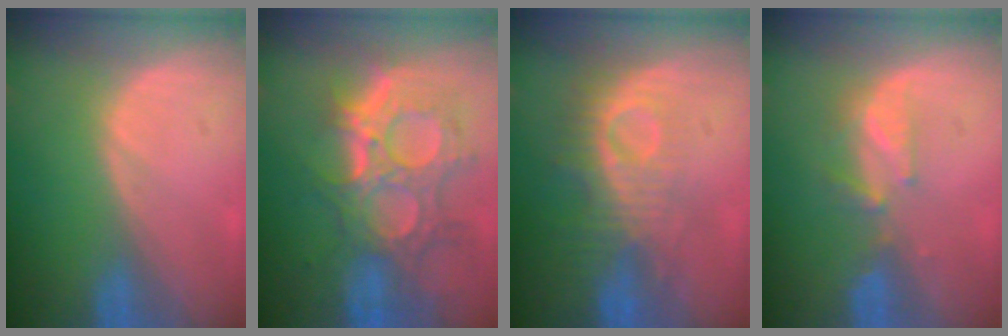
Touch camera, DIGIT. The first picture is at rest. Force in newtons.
{"total": 12.1, "press": 10.8, "slide": 5.4}
{"total": 9.2, "press": 8.2, "slide": 4.0}
{"total": 3.4, "press": 3.3, "slide": 0.7}